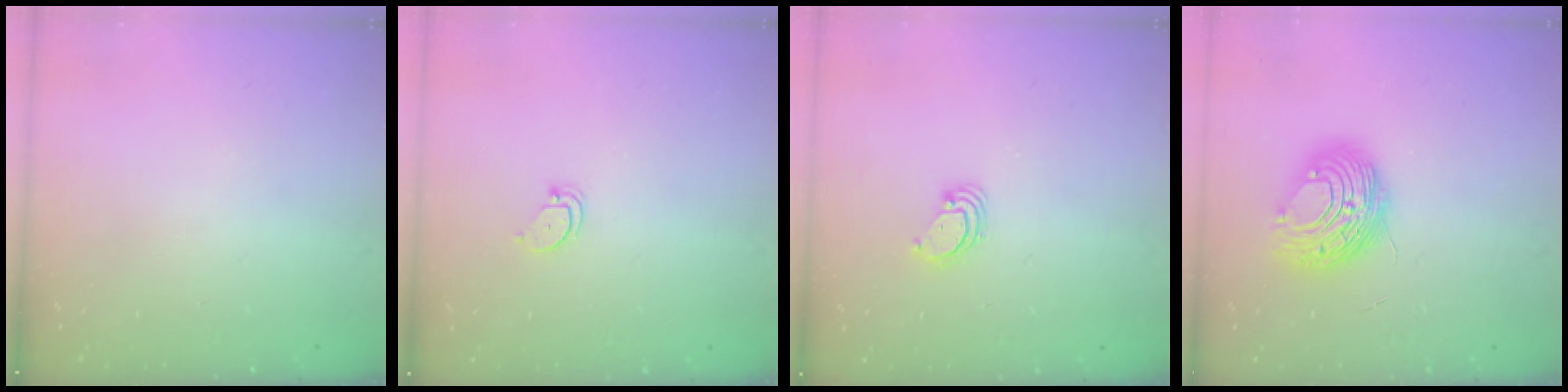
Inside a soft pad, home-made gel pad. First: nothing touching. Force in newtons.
{"total": 2.6, "press": 2.6, "slide": 0.0}
{"total": 3.1, "press": 3.1, "slide": 0.3}
{"total": 10.6, "press": 10.5, "slide": 1.5}